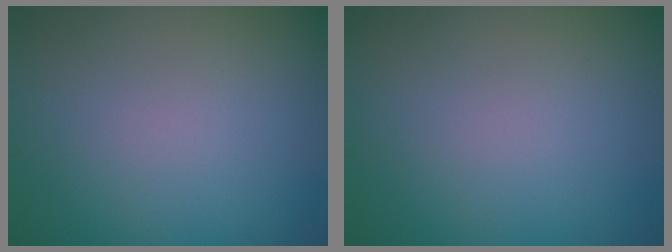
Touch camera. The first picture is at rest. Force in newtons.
{"total": 0.0}